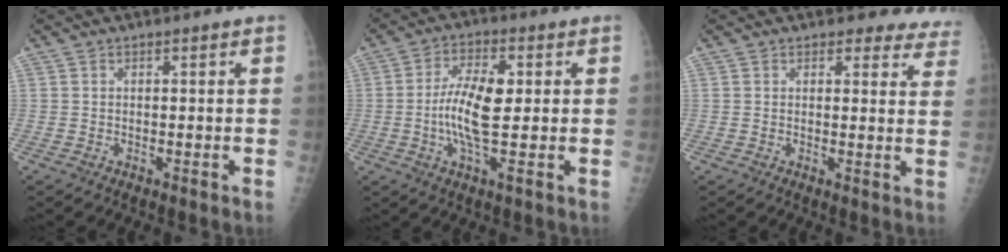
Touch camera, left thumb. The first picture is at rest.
{"total": 9.8, "force": [-0.1, 3.5, 9.1], "torque": [-0.174, 0.004, -0.006]}
{"total": 9.1, "force": [8.2, 3.6, 1.4], "torque": [0.040, -0.038, 0.061]}